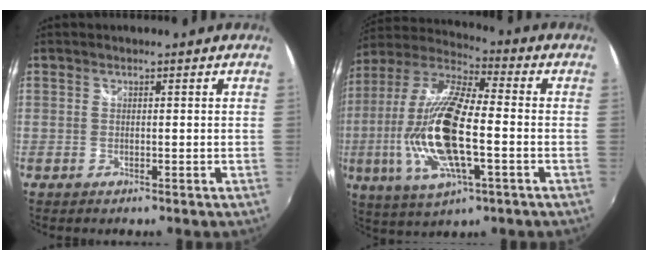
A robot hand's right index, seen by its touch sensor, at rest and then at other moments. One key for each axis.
{"total": 21.0, "fx": -3.7, "fy": 6.9, "fz": 19.5, "tx": -0.392, "ty": -0.014, "tz": -0.073}